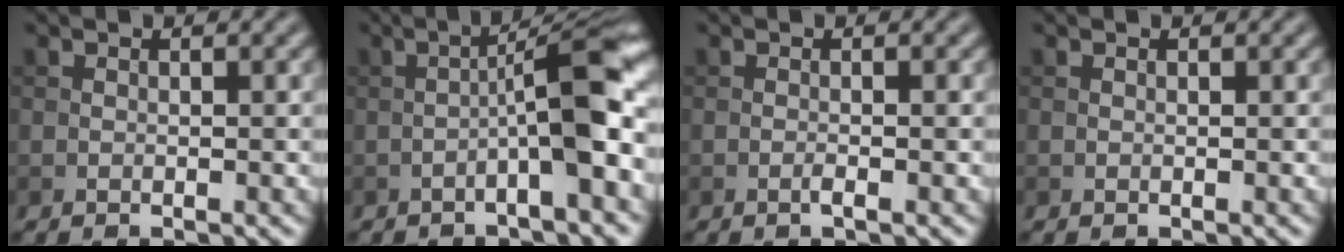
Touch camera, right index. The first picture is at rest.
{"total": 6.8, "force": [-1.6, 0.9, 6.5], "torque": [-0.099, 0.026, -0.032]}
{"total": 0.8, "force": [-0.4, 0.0, 0.7], "torque": [-0.014, -0.001, -0.009]}
{"total": 0.0}